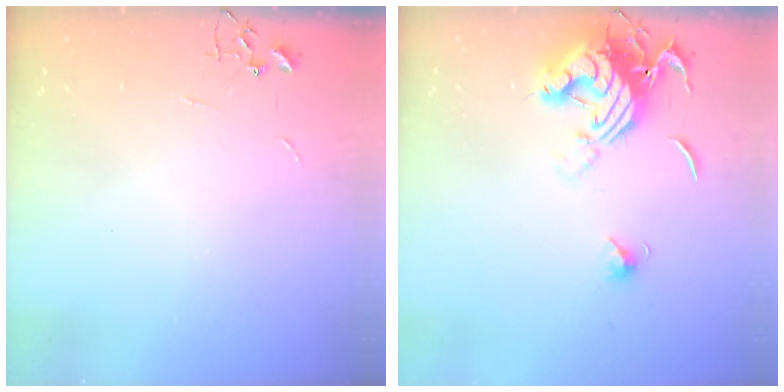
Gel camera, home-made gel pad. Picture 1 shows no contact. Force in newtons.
{"total": 14.2, "press": 14.1, "slide": 1.4}